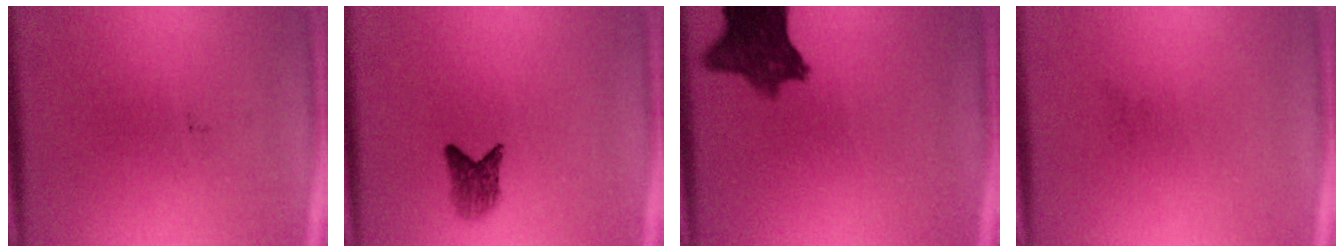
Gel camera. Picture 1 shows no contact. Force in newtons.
{"total": 2.8}
{"total": 9.1}
{"total": 0.0}